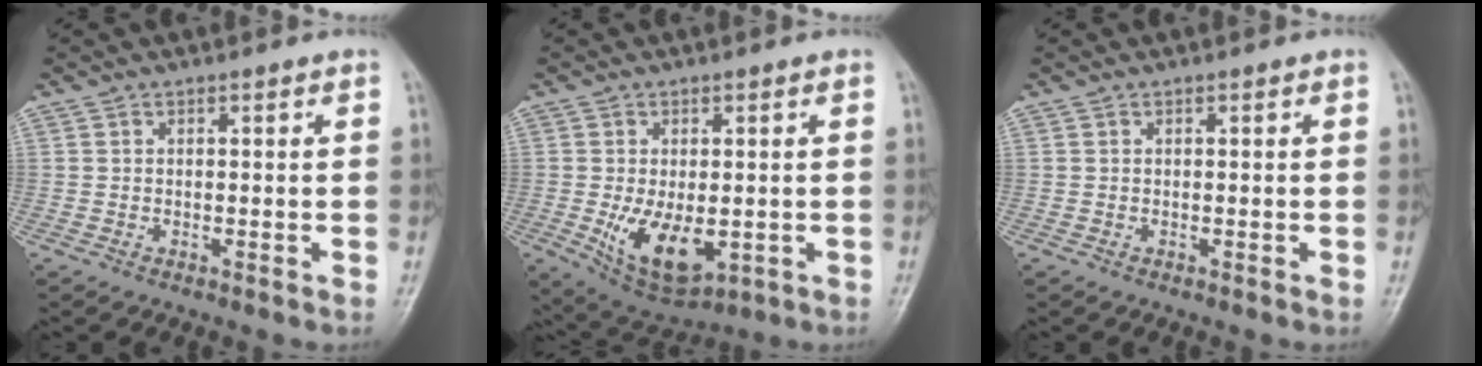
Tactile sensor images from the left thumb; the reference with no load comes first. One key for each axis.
{"total": 10.2, "fx": -1.8, "fy": 5.5, "fz": 8.4, "tx": -0.128, "ty": -0.016, "tz": -0.011}
{"total": 0.0}